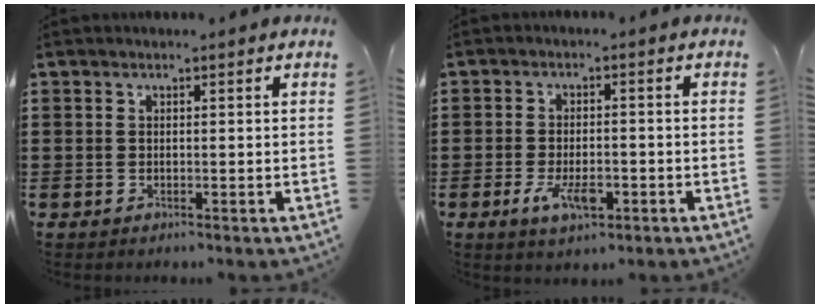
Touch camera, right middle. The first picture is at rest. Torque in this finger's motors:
{"motor_torque": [0.02, 0.15, 0.43, 0.11]}